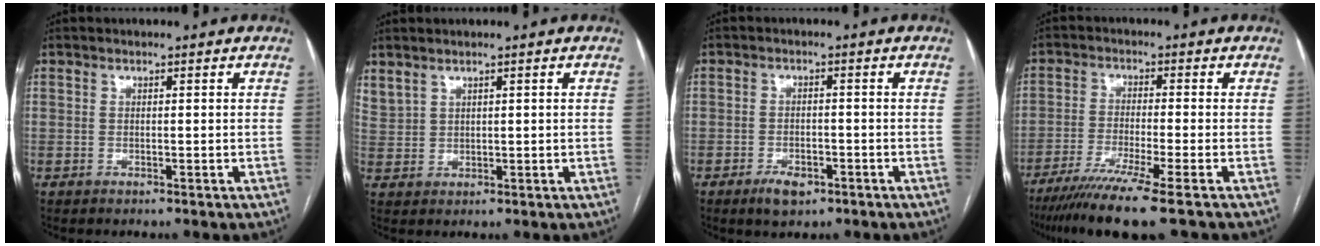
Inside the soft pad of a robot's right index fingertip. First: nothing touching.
{"total": 3.8, "force": [3.0, 1.7, 1.6], "torque": [-0.041, 0.010, 0.074]}
{"total": 3.9, "force": [-2.4, 1.9, 2.4], "torque": [-0.045, 0.000, -0.033]}
{"total": 10.7, "force": [-7.6, -1.1, 7.4], "torque": [-0.123, -0.029, -0.122]}